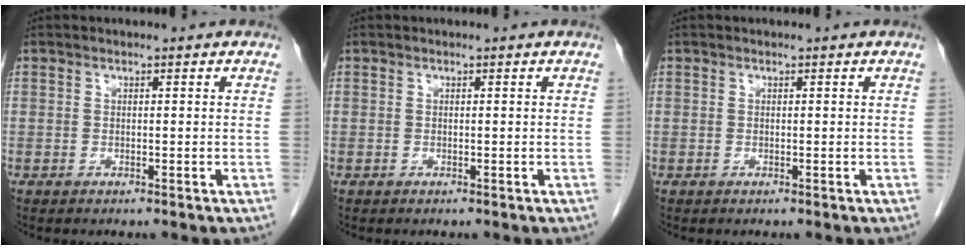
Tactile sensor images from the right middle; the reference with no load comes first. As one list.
[{"total": 0.0}, {"total": 0.0}]